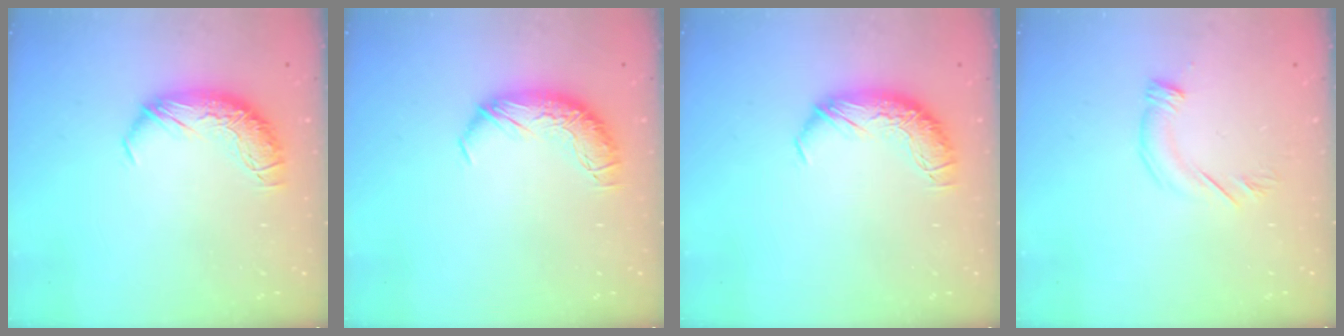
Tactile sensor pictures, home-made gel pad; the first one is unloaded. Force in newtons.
{"total": 0.0}
{"total": 0.0}
{"total": 4.7, "press": 4.7, "slide": 0.8}